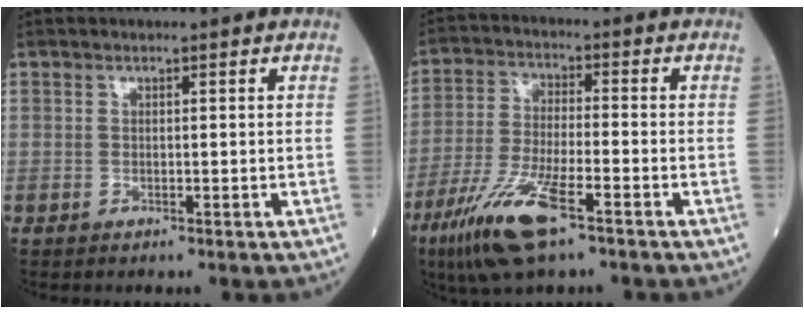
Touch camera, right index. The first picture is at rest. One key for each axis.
{"total": 11.6, "fx": -6.8, "fy": 1.8, "fz": 9.3, "tx": -0.196, "ty": -0.027, "tz": -0.125}